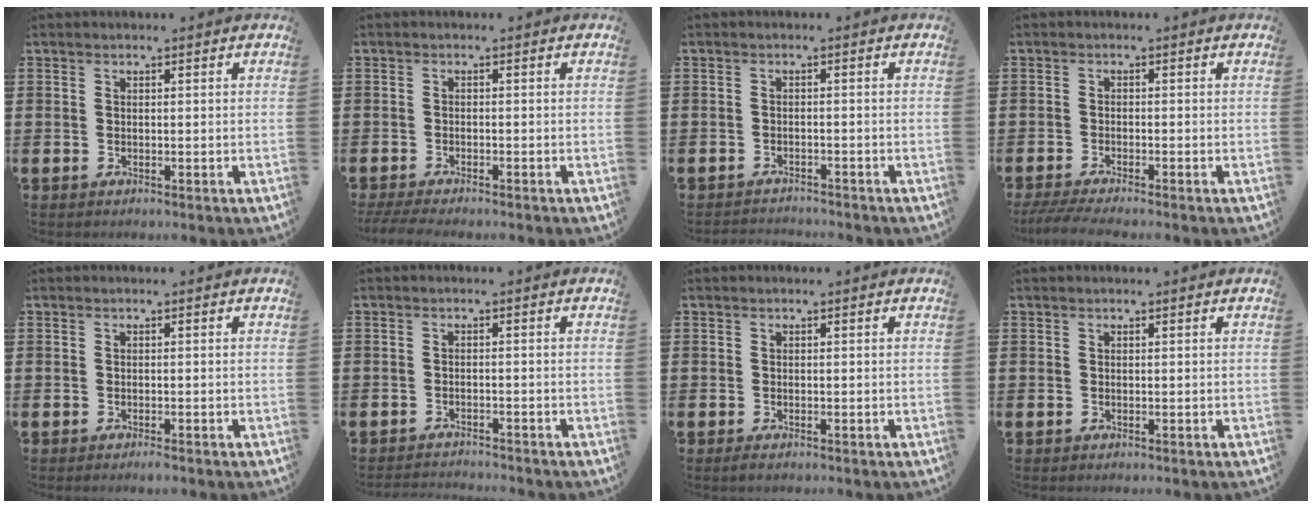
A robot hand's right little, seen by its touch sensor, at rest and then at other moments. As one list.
[{"total": 1.4, "force": [-1.3, 0.2, 0.6], "torque": [-0.012, 0.002, -0.025]}, {"total": 1.4, "force": [-1.4, 0.0, -0.2], "torque": [-0.001, 0.003, -0.030]}, {"total": 1.9, "force": [-1.5, 0.0, 1.1], "torque": [-0.025, -0.003, -0.030]}, {"total": 0.8, "force": [-0.5, 0.1, 0.5], "torque": [-0.011, -0.003, -0.010]}, {"total": 1.5, "force": [-1.5, -0.1, -0.1], "torque": [-0.002, 0.003, -0.031]}, {"total": 0.6, "force": [-0.2, 0.2, 0.5], "torque": [-0.011, 0.001, -0.004]}, {"total": 0.0}]